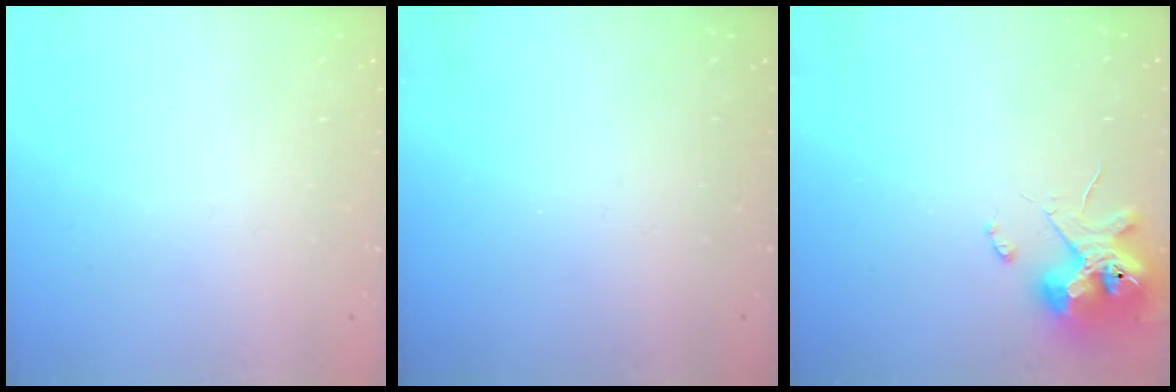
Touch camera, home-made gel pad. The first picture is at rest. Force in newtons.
{"total": 0.0}
{"total": 11.8, "press": 11.6, "slide": 1.9}